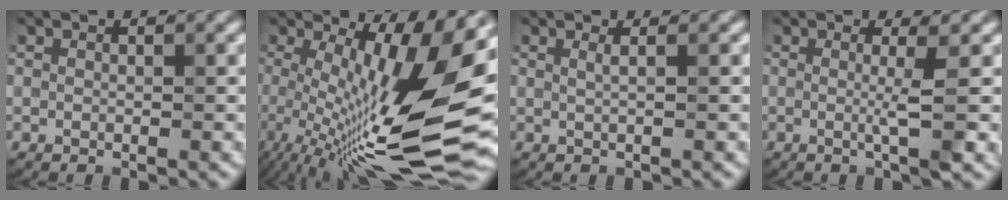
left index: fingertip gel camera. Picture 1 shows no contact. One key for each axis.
{"total": 15.8, "fx": -1.1, "fy": 4.4, "fz": 15.2, "tx": -0.232, "ty": -0.003, "tz": -0.017}
{"total": 1.4, "fx": 0.6, "fy": 0.6, "fz": 1.2, "tx": -0.010, "ty": -0.004, "tz": -0.005}
{"total": 3.0, "fx": 0.0, "fy": 0.5, "fz": 3.0, "tx": -0.049, "ty": -0.007, "tz": -0.009}